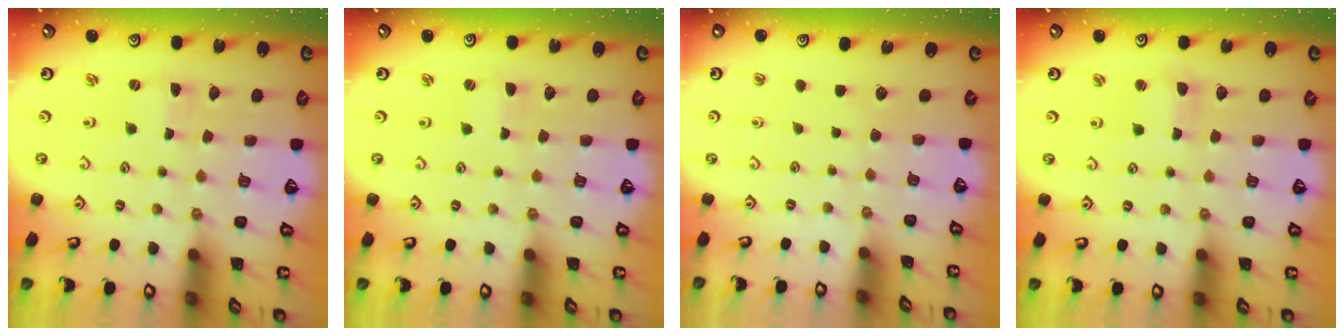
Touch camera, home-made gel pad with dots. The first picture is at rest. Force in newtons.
{"total": 1.5, "press": 1.4, "slide": 0.3}
{"total": 0.0}
{"total": 2.1, "press": 2.1, "slide": 0.3}